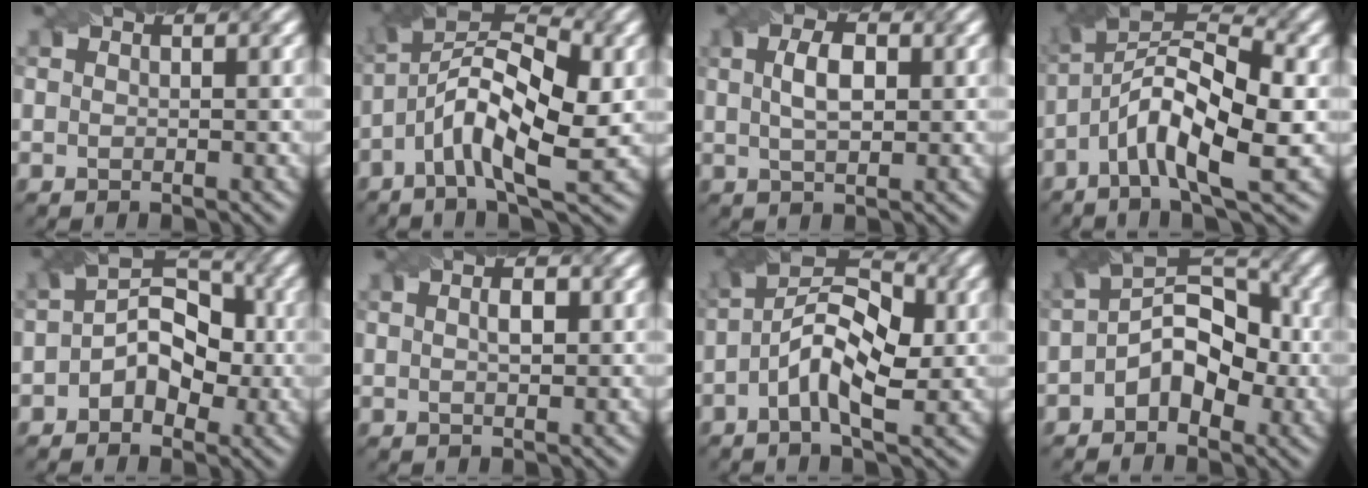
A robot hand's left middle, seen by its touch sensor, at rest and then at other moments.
{"total": 9.2, "force": [-1.8, 3.3, 8.4], "torque": [-0.147, 0.021, -0.045]}
{"total": 3.3, "force": [0.8, 1.5, 2.8], "torque": [-0.058, 0.005, 0.014]}
{"total": 9.0, "force": [-2.6, 2.7, 8.2], "torque": [-0.147, 0.019, -0.059]}
{"total": 5.2, "force": [-0.8, 3.6, 3.7], "torque": [-0.044, 0.012, -0.021]}
{"total": 1.4, "force": [0.3, 0.5, 1.3], "torque": [-0.018, -0.001, 0.006]}
{"total": 6.8, "force": [-0.9, 3.1, 6.0], "torque": [-0.112, 0.018, -0.023]}
{"total": 5.8, "force": [-1.4, 3.8, 4.2], "torque": [-0.055, 0.014, -0.031]}